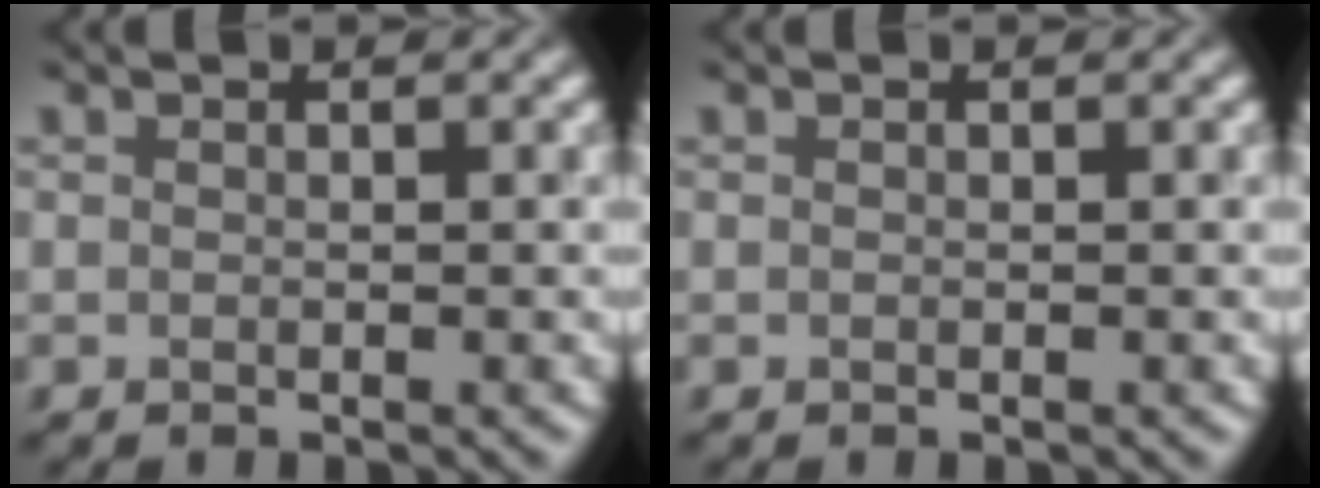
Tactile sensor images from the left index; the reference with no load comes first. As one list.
[{"total": 0.0}]